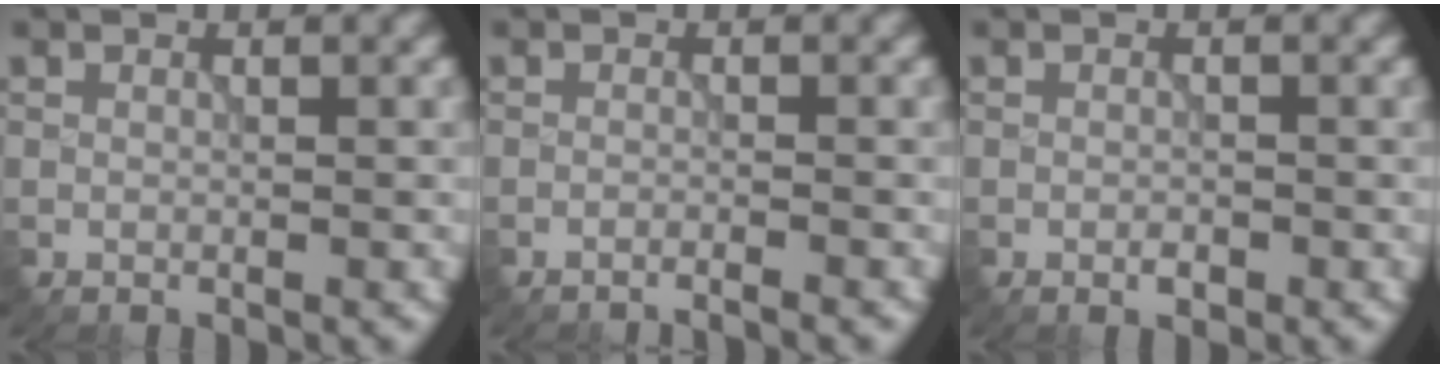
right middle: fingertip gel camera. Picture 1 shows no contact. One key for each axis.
{"total": 1.5, "fx": -1.3, "fy": 0.1, "fz": 0.7, "tx": 0.000, "ty": -0.001, "tz": -0.033}
{"total": 0.8, "fx": -0.4, "fy": 0.4, "fz": 0.6, "tx": -0.009, "ty": 0.000, "tz": -0.007}